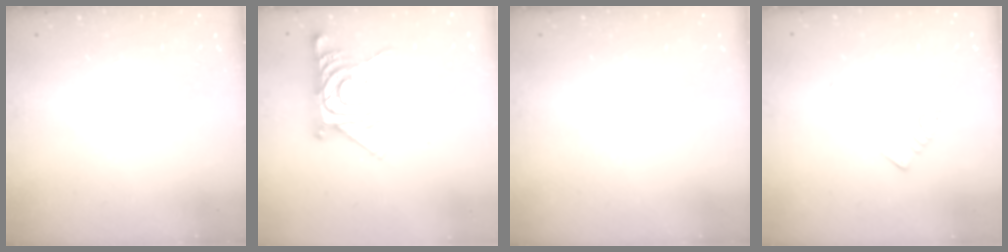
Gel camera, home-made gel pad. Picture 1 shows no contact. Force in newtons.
{"total": 13.0, "press": 13.0, "slide": 1.0}
{"total": 0.0}
{"total": 2.8, "press": 2.8, "slide": 0.2}